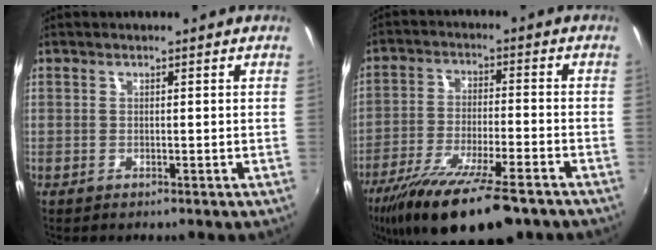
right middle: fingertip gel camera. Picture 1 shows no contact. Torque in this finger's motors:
{"motor_torque": [1.13, -1.01, 0.41, 0.21]}